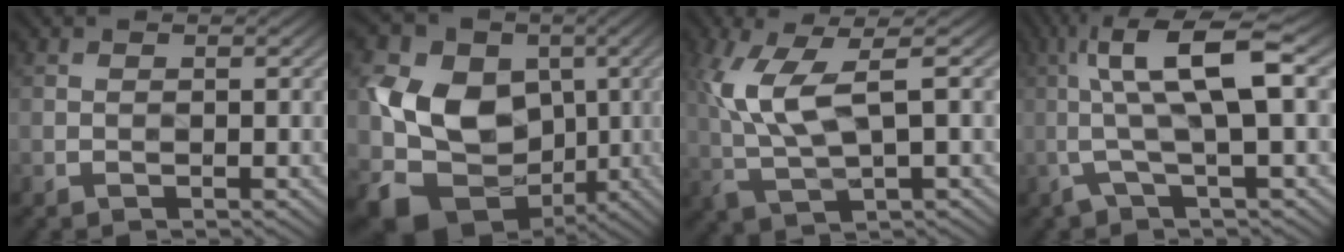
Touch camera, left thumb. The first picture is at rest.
{"total": 13.5, "force": [-1.0, 10.8, 8.0], "torque": [-0.178, -0.026, -0.020]}
{"total": 9.1, "force": [1.9, 3.2, 8.3], "torque": [-0.201, -0.001, 0.037]}
{"total": 9.6, "force": [1.1, 1.9, 9.3], "torque": [-0.174, 0.026, 0.012]}